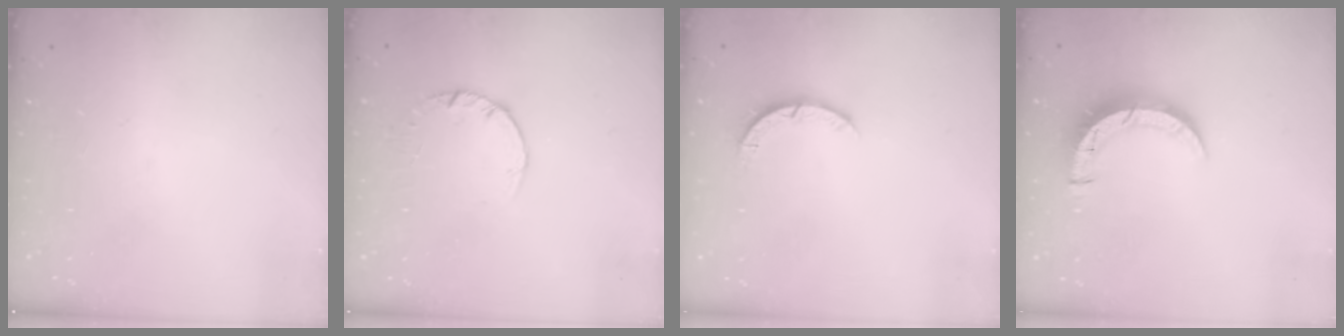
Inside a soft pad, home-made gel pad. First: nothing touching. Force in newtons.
{"total": 2.5, "press": 2.5, "slide": 0.2}
{"total": 3.2, "press": 3.2, "slide": 0.4}
{"total": 8.2, "press": 8.2, "slide": 0.6}